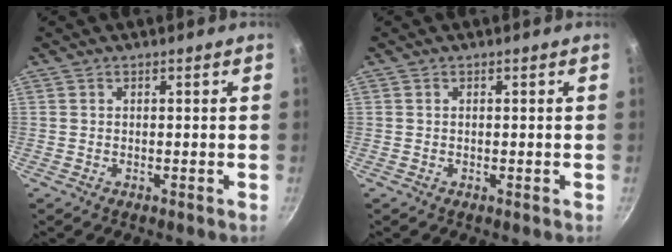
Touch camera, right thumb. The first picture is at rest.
{"total": 0.0}